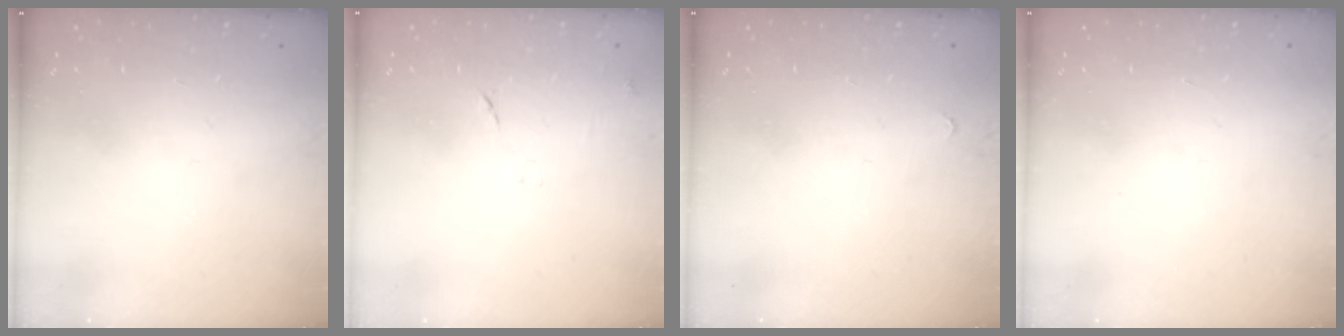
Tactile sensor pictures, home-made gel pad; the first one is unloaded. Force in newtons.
{"total": 8.5, "press": 8.5, "slide": 0.7}
{"total": 2.8, "press": 2.8, "slide": 0.4}
{"total": 1.5, "press": 1.5, "slide": 0.1}